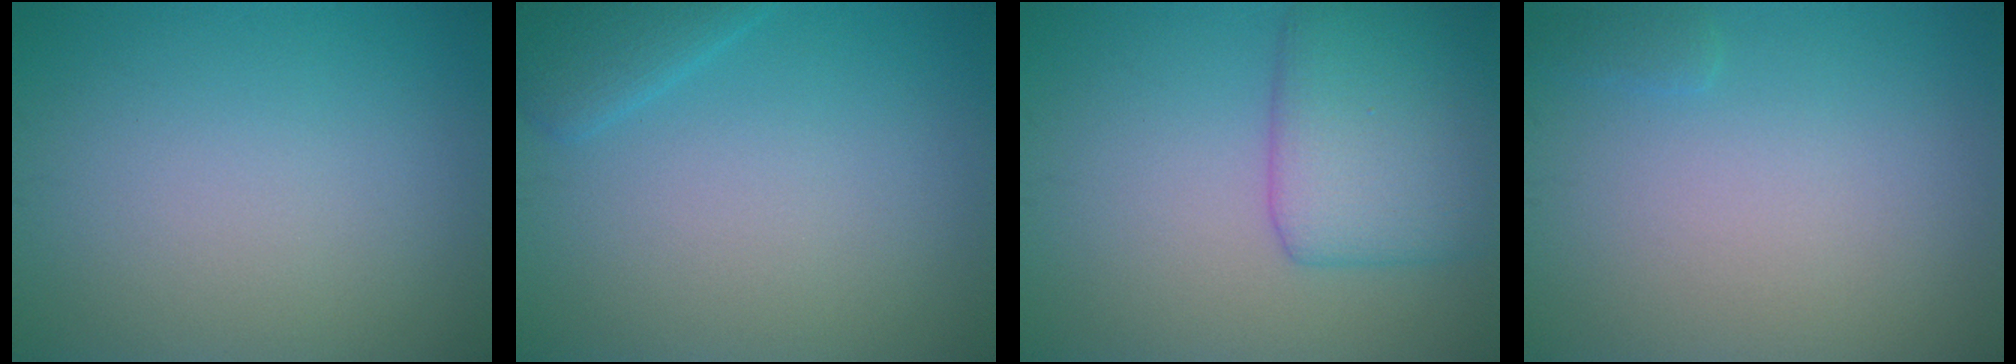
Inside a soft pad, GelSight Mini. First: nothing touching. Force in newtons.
{"total": 2.0, "press": 2.0, "slide": 0.1}
{"total": 5.7, "press": 5.7, "slide": 0.2}
{"total": 0.7, "press": 0.7, "slide": 0.0}